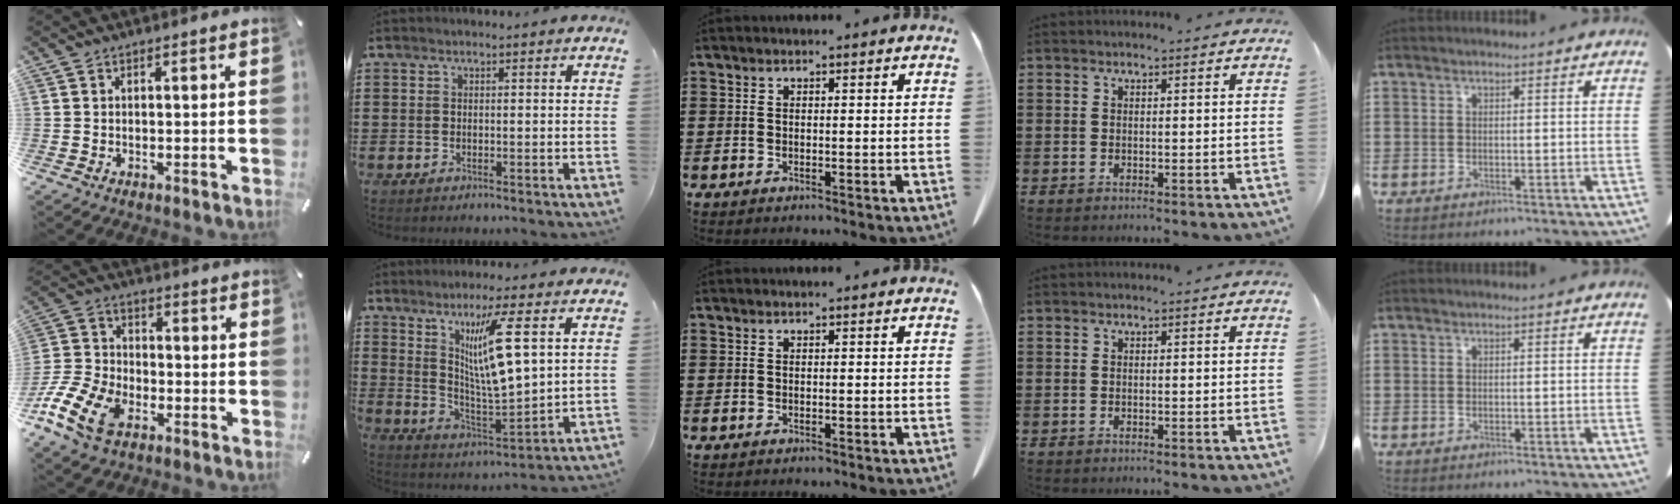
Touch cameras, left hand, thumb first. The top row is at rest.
{"thumb": {"total": 13.7, "force": [-7.3, 8.9, 7.6], "torque": [-0.157, 0.043, -0.131]}, "index": {"total": 10.7, "force": [4.5, 1.8, 9.5], "torque": [-0.197, -0.012, 0.069]}}